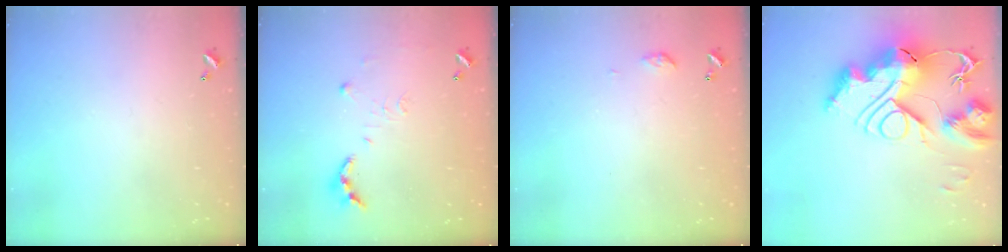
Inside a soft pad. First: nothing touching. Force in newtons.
{"total": 7.0, "press": 7.0, "slide": 0.5}
{"total": 4.6, "press": 4.5, "slide": 0.6}
{"total": 0.7, "press": 0.7, "slide": 0.0}